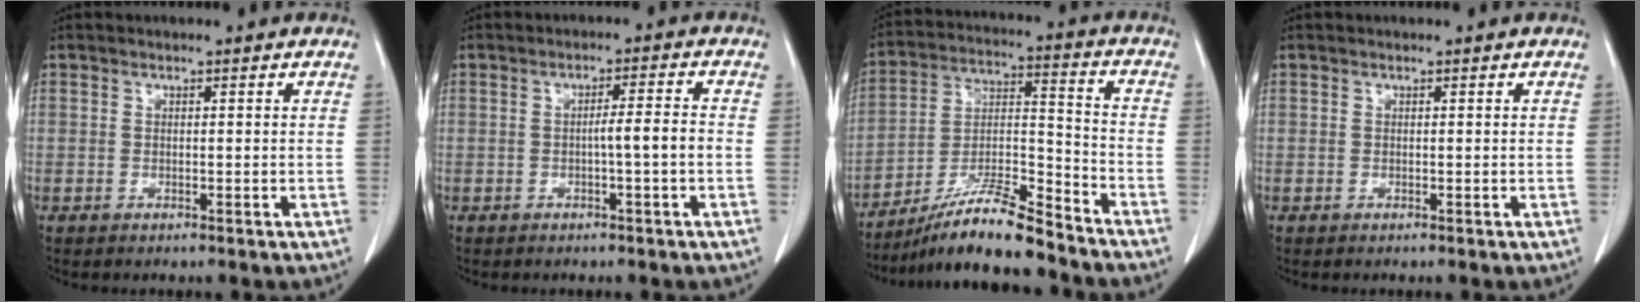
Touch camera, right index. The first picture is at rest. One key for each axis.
{"total": 3.5, "fx": -0.9, "fy": -0.3, "fz": 3.4, "tx": -0.052, "ty": 0.006, "tz": -0.015}
{"total": 13.7, "fx": -11.7, "fy": 1.0, "fz": 7.0, "tx": -0.127, "ty": 0.004, "tz": -0.208}
{"total": 0.0}